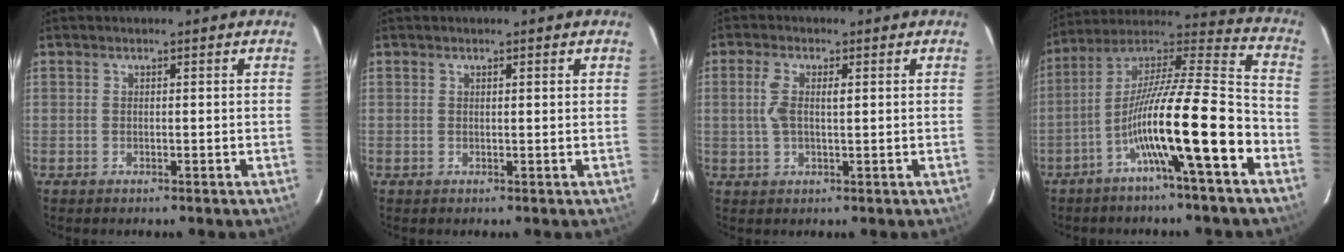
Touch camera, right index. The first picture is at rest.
{"total": 0.7, "force": [0.4, 0.0, 0.5], "torque": [-0.011, 0.004, 0.006]}
{"total": 4.0, "force": [0.8, 1.3, 3.8], "torque": [-0.084, 0.010, 0.016]}
{"total": 17.0, "force": [-7.1, 0.2, 15.5], "torque": [-0.269, 0.008, -0.125]}